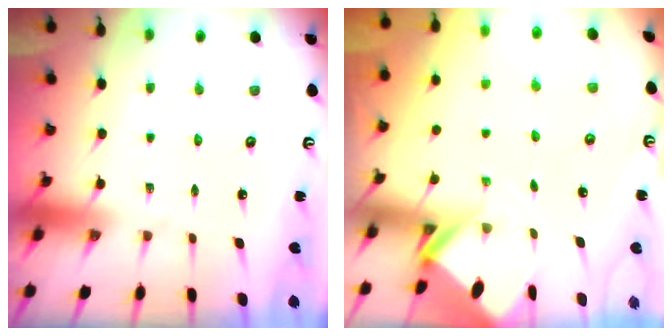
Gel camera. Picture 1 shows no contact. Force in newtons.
{"total": 2.8, "press": 2.8, "slide": 0.1}